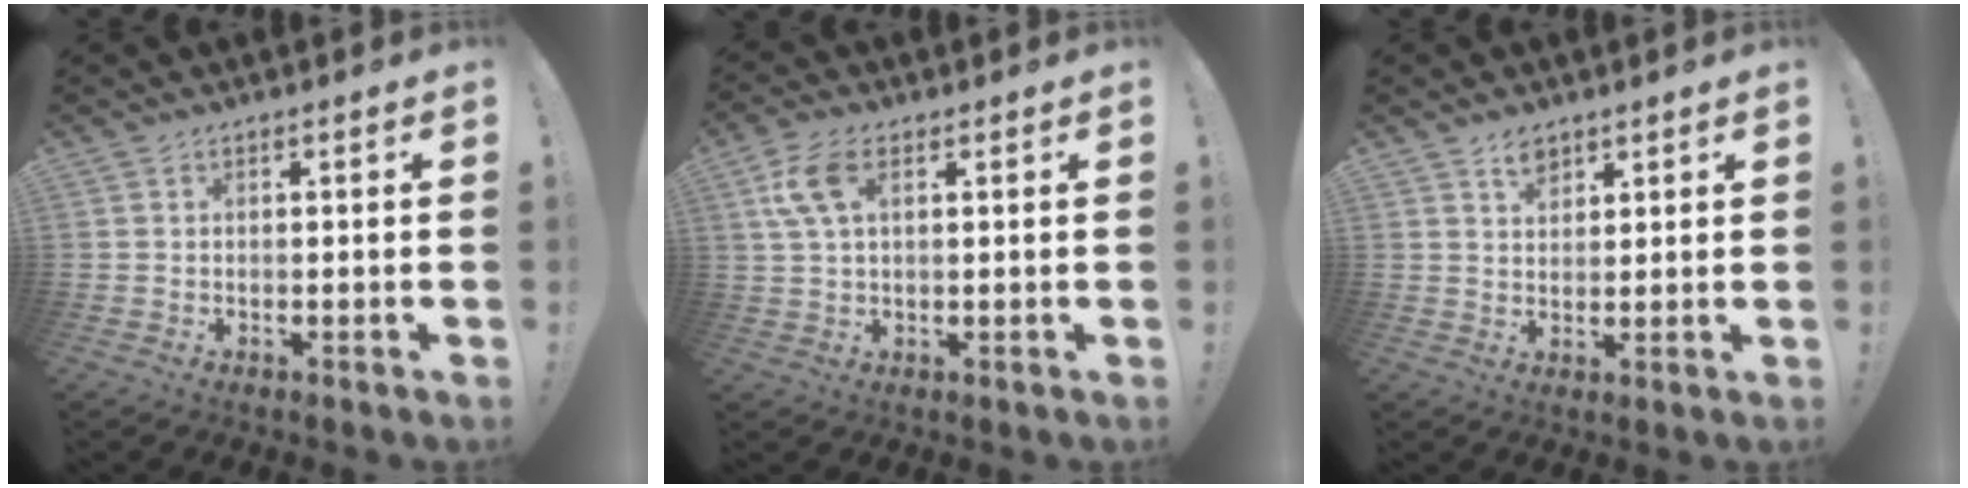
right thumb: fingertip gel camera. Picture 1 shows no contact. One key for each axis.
{"total": 8.6, "fx": 3.0, "fy": 4.3, "fz": 6.8, "tx": -0.135, "ty": 0.004, "tz": 0.055}
{"total": 4.2, "fx": 3.0, "fy": 2.5, "fz": 1.5, "tx": -0.013, "ty": -0.014, "tz": 0.052}